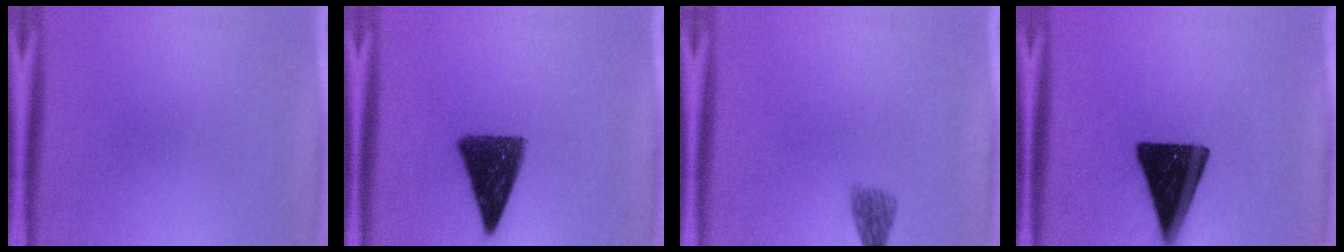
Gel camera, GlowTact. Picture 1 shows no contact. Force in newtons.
{"total": 12.0}
{"total": 2.4}
{"total": 17.8}